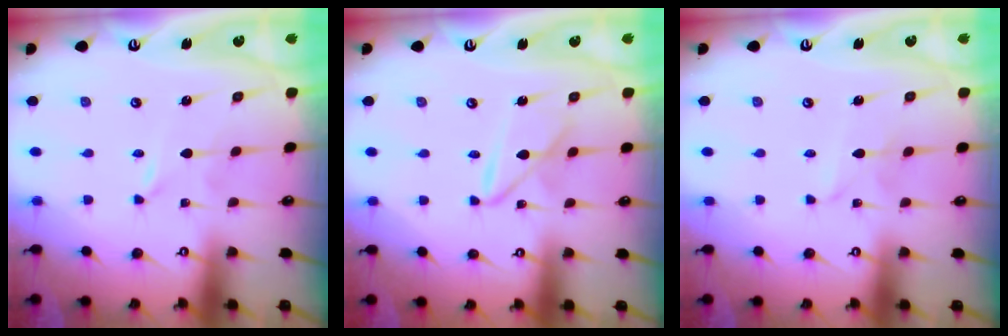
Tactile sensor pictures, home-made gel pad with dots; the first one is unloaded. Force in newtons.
{"total": 7.7, "press": 7.7, "slide": 0.6}
{"total": 2.7, "press": 2.7, "slide": 0.3}